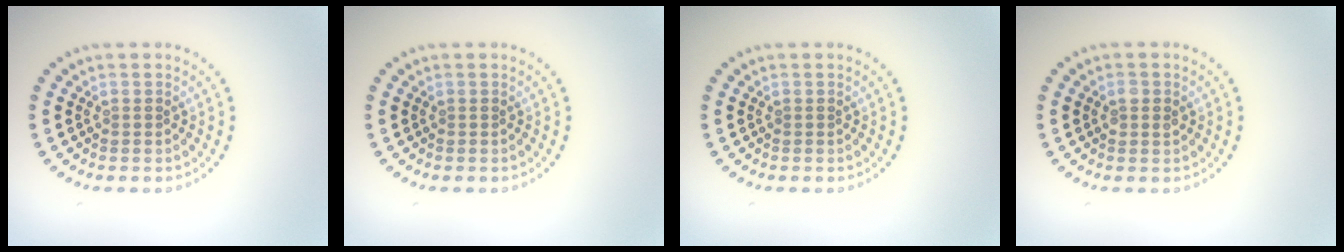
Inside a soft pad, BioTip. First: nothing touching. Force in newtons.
{"total": 0.0}
{"total": 0.0}
{"total": 1.2, "press": 1.2, "slide": 0.3}